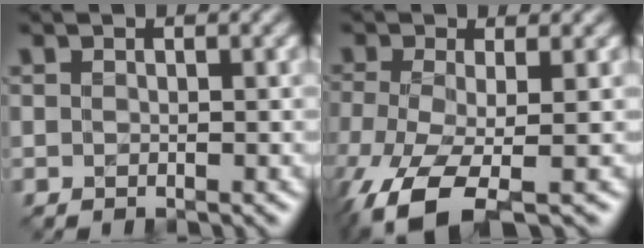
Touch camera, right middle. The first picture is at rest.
{"total": 7.3, "force": [-3.5, 2.5, 6.0], "torque": [-0.135, -0.016, -0.072]}